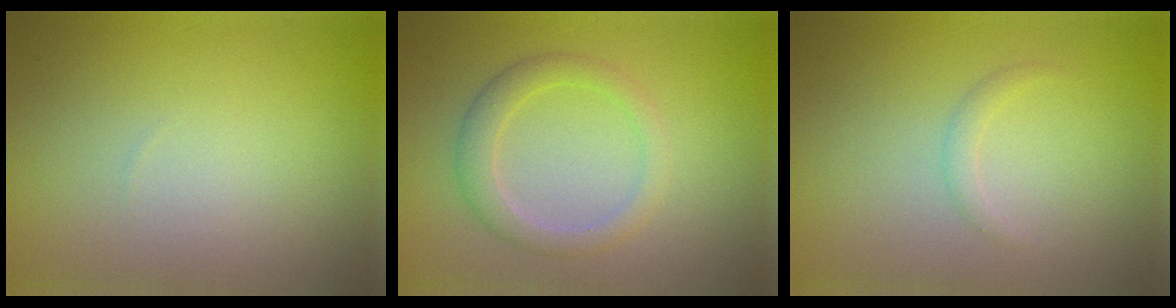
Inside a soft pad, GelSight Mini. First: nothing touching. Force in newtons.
{"total": 2.6, "press": 2.6, "slide": 0.1}
{"total": 0.9, "press": 0.9, "slide": 0.0}